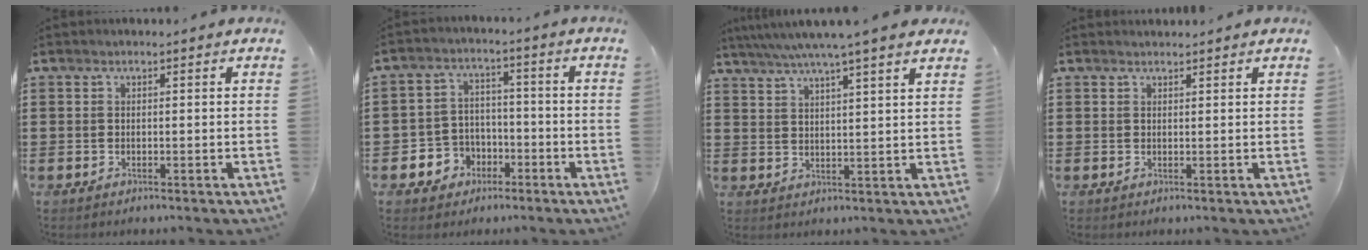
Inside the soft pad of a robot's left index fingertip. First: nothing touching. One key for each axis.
{"total": 5.0, "fx": -2.5, "fy": 4.2, "fz": 0.9, "tx": -0.035, "ty": 0.013, "tz": -0.050}
{"total": 5.4, "fx": 4.4, "fy": -0.6, "fz": 3.1, "tx": -0.072, "ty": -0.016, "tz": 0.075}
{"total": 0.8, "fx": 0.8, "fy": 0.1, "fz": 0.1, "tx": -0.003, "ty": 0.000, "tz": 0.017}